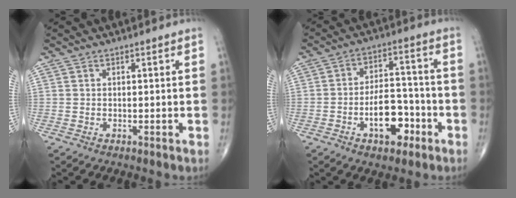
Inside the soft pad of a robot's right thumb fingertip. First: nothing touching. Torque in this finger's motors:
{"motor_torque": [2.36, 1.57, 1.91, -0.85, 0.63]}